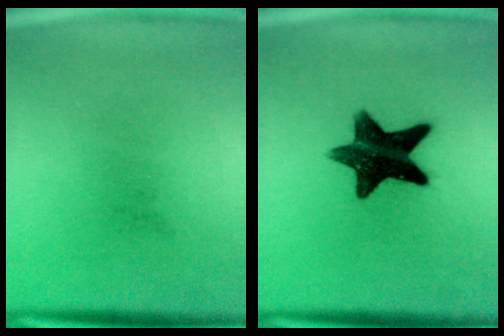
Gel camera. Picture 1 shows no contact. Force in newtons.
{"total": 13.7}